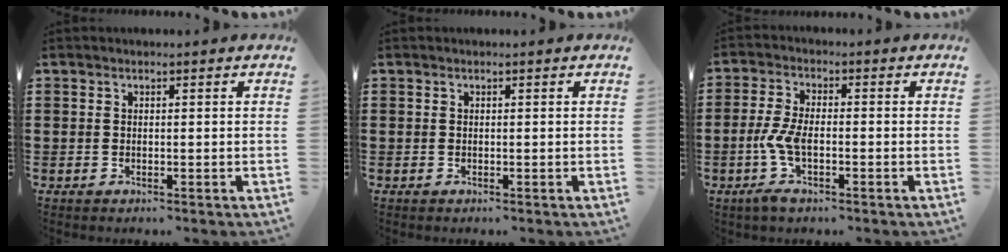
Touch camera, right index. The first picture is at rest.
{"total": 0.0}
{"total": 5.7, "force": [-1.8, 2.3, 4.9], "torque": [-0.117, -0.005, -0.041]}